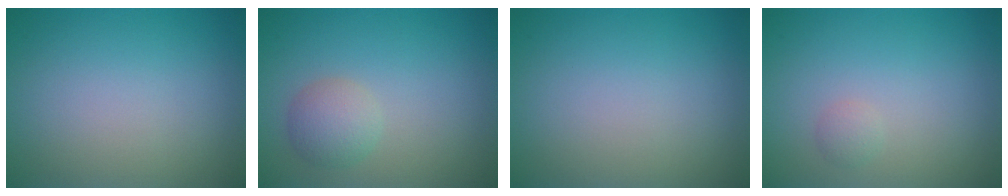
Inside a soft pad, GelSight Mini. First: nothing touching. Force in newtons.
{"total": 2.4, "press": 2.4, "slide": 0.1}
{"total": 0.0}
{"total": 0.8, "press": 0.8, "slide": 0.1}